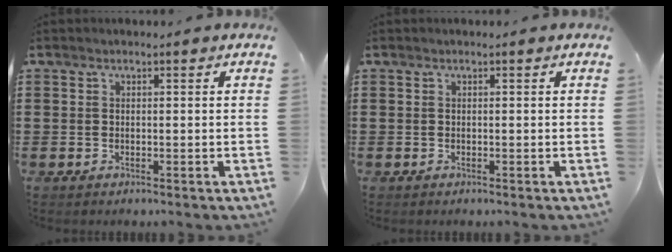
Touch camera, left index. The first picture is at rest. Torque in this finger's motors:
{"motor_torque": [0.00, 0.00, 0.00, 0.00]}